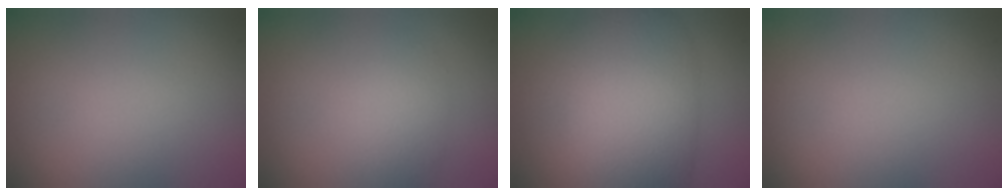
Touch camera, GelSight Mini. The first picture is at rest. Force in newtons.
{"total": 1.9, "press": 1.9, "slide": 0.1}
{"total": 9.1, "press": 9.1, "slide": 0.3}
{"total": 0.0}